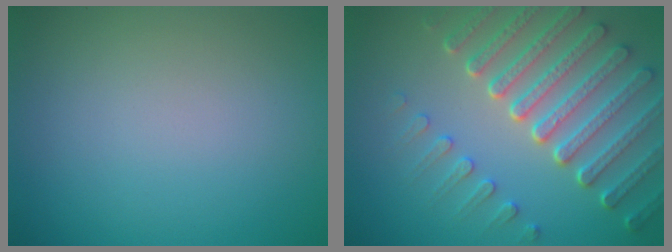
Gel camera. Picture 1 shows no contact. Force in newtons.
{"total": 7.6, "press": 5.7, "slide": 5.1}